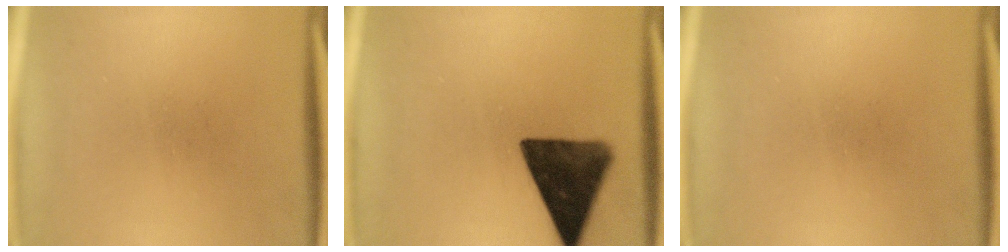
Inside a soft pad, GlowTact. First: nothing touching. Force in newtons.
{"total": 13.4}
{"total": 0.0}